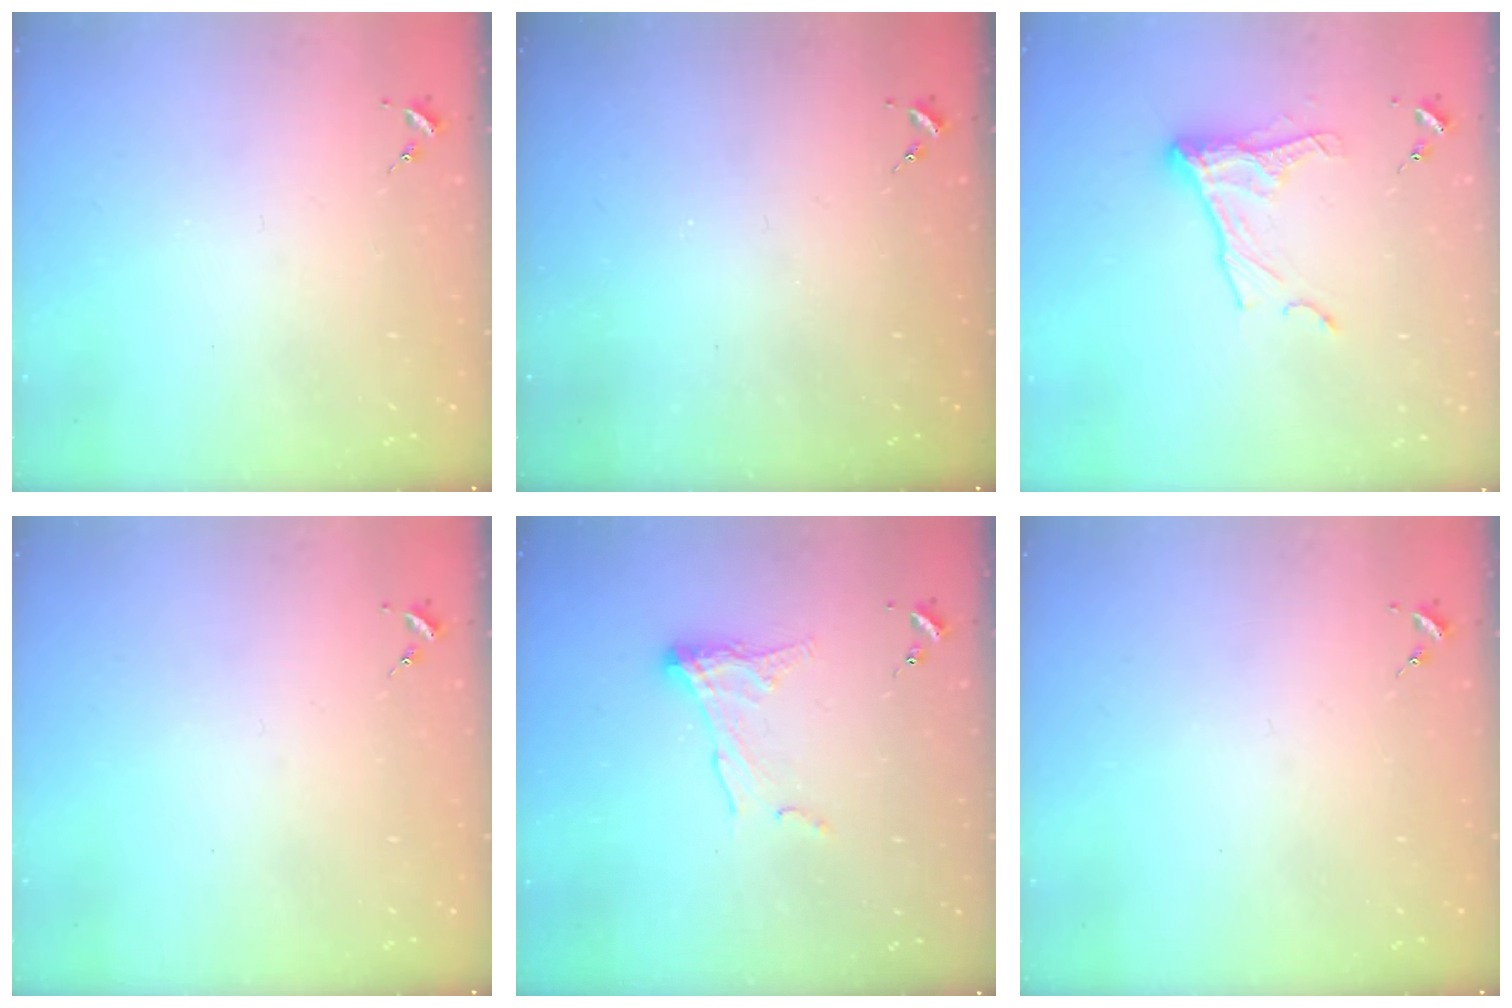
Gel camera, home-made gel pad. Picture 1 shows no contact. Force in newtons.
{"total": 0.0}
{"total": 13.2, "press": 13.2, "slide": 0.8}
{"total": 0.0}
{"total": 9.6, "press": 9.6, "slide": 0.5}
{"total": 0.0}